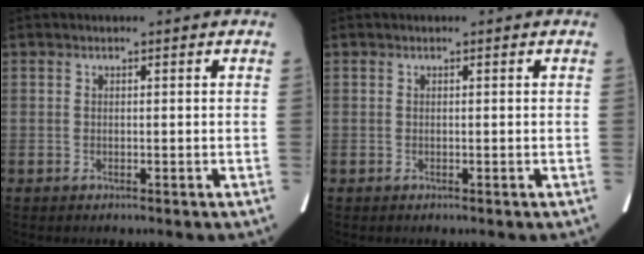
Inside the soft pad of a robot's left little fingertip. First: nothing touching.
{"total": 0.0}